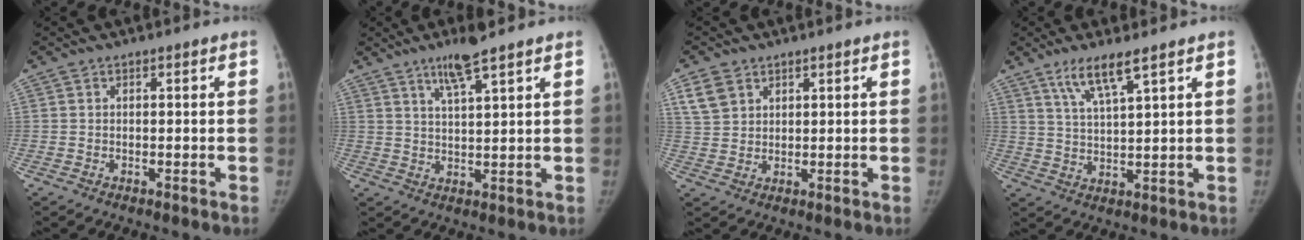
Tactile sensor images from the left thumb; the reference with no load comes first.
{"total": 6.1, "force": [4.2, 0.4, 4.3], "torque": [-0.081, -0.022, 0.079]}
{"total": 5.0, "force": [2.7, 3.6, 2.1], "torque": [-0.028, -0.007, 0.060]}
{"total": 6.6, "force": [4.4, 0.7, 4.9], "torque": [-0.097, -0.024, 0.090]}